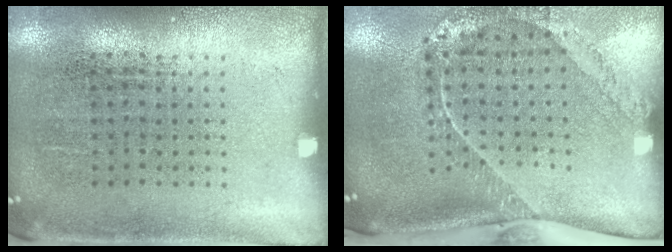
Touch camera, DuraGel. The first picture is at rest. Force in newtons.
{"total": 2.4, "press": 1.7, "slide": 1.7}